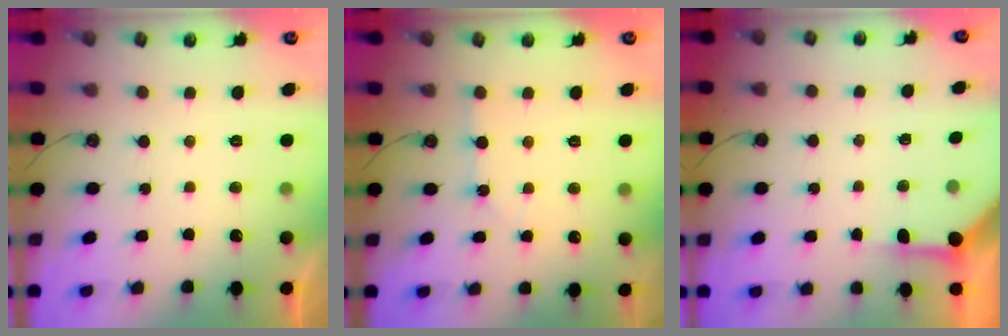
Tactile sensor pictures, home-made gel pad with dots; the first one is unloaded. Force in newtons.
{"total": 1.5, "press": 1.5, "slide": 0.3}
{"total": 3.8, "press": 3.8, "slide": 0.5}